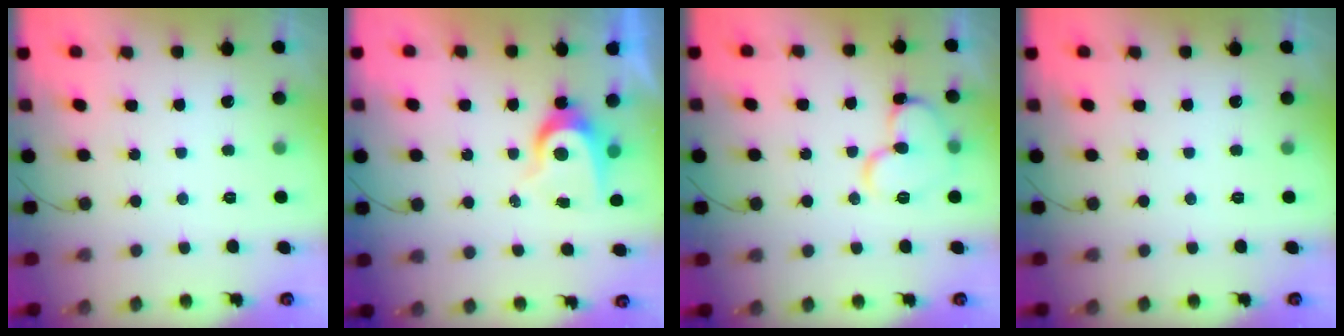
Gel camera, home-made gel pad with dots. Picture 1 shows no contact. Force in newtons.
{"total": 7.7, "press": 7.7, "slide": 0.3}
{"total": 11.6, "press": 11.5, "slide": 1.6}
{"total": 0.0}